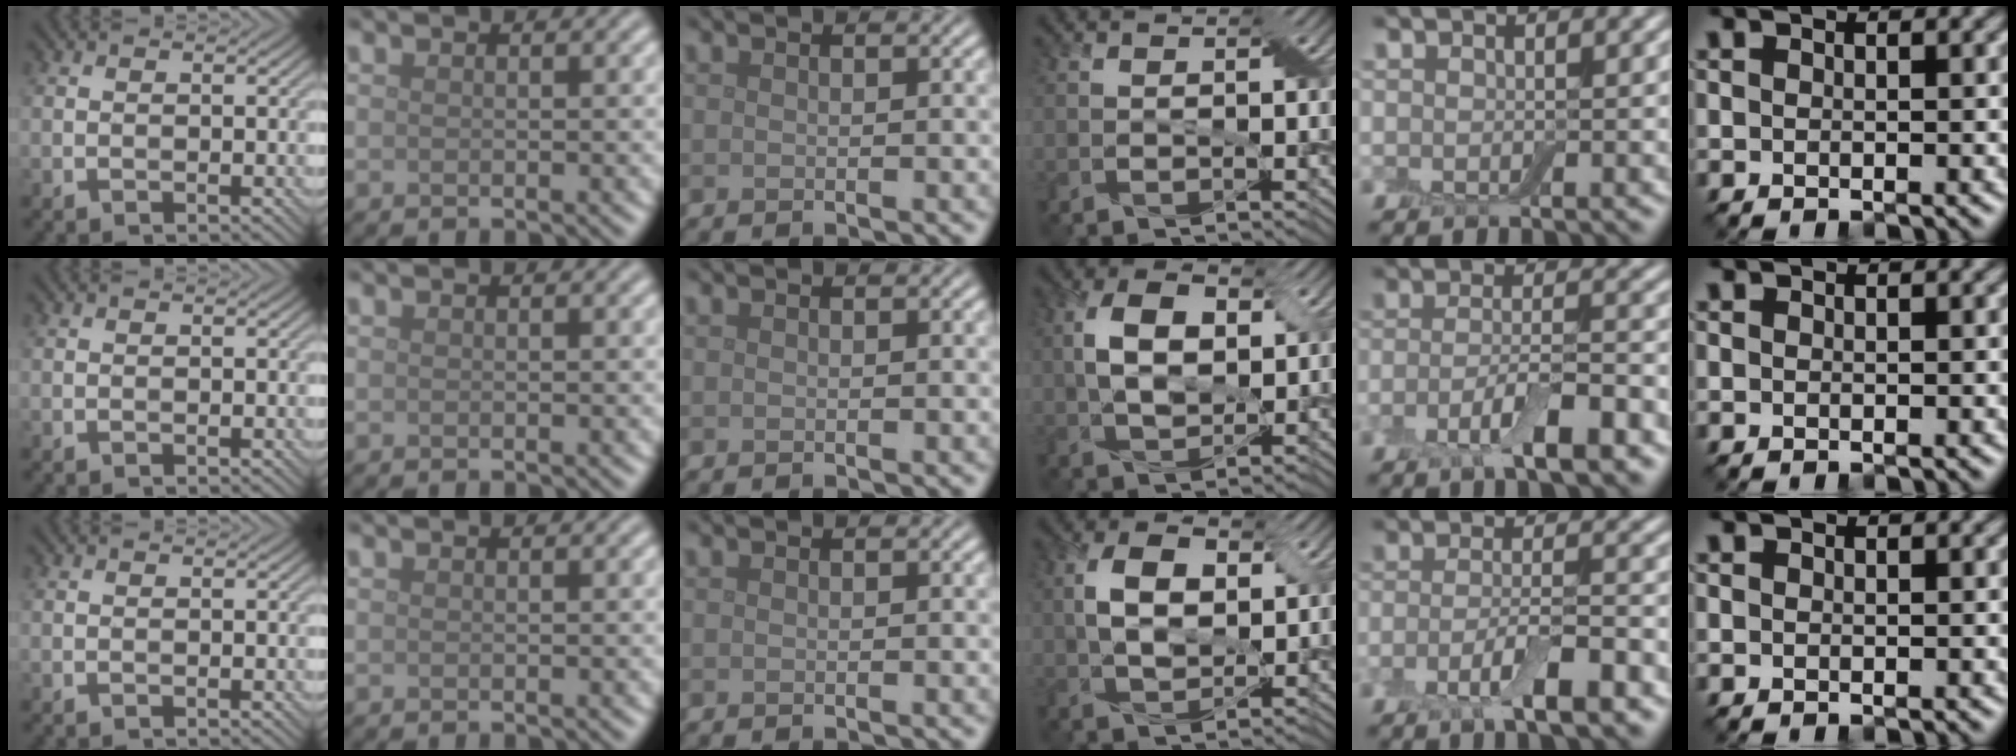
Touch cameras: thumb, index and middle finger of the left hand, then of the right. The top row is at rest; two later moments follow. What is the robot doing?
{"motion": "wipe", "object": "dish"}